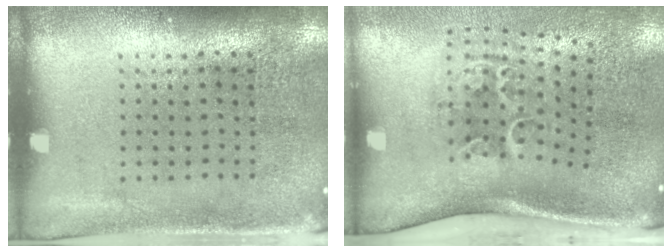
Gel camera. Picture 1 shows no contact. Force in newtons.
{"total": 2.3, "press": 1.4, "slide": 1.9}